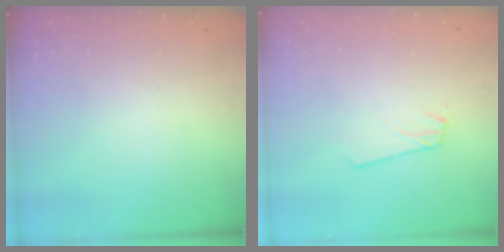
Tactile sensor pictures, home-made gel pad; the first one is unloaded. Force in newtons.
{"total": 1.8, "press": 1.8, "slide": 0.1}